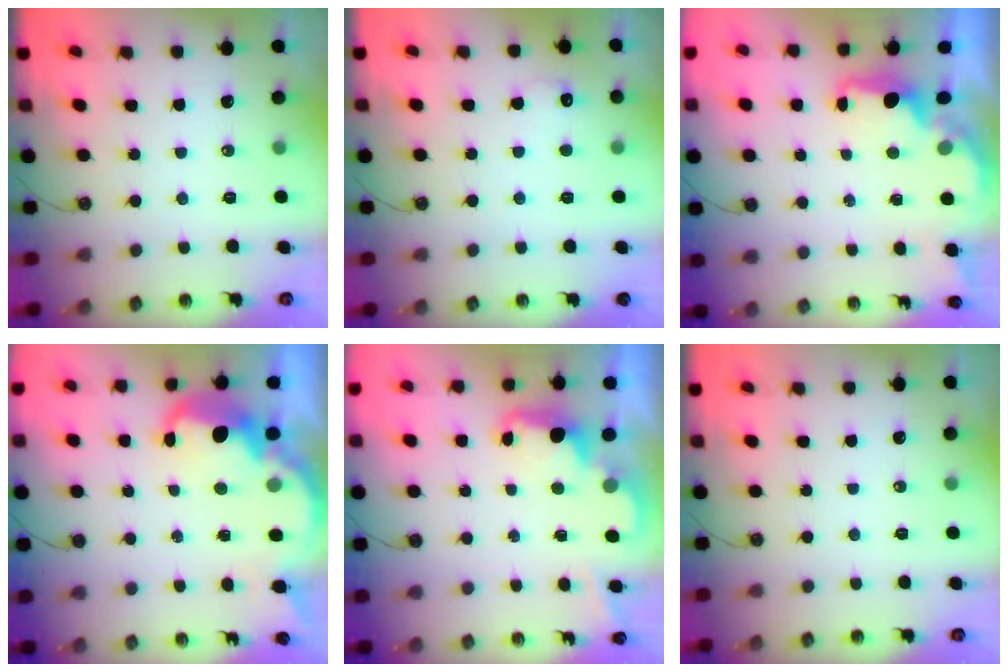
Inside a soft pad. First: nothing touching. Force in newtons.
{"total": 5.6, "press": 5.5, "slide": 1.2}
{"total": 1.8, "press": 1.6, "slide": 0.8}
{"total": 6.5, "press": 6.5, "slide": 0.7}
{"total": 2.3, "press": 2.3, "slide": 0.5}
{"total": 0.0}